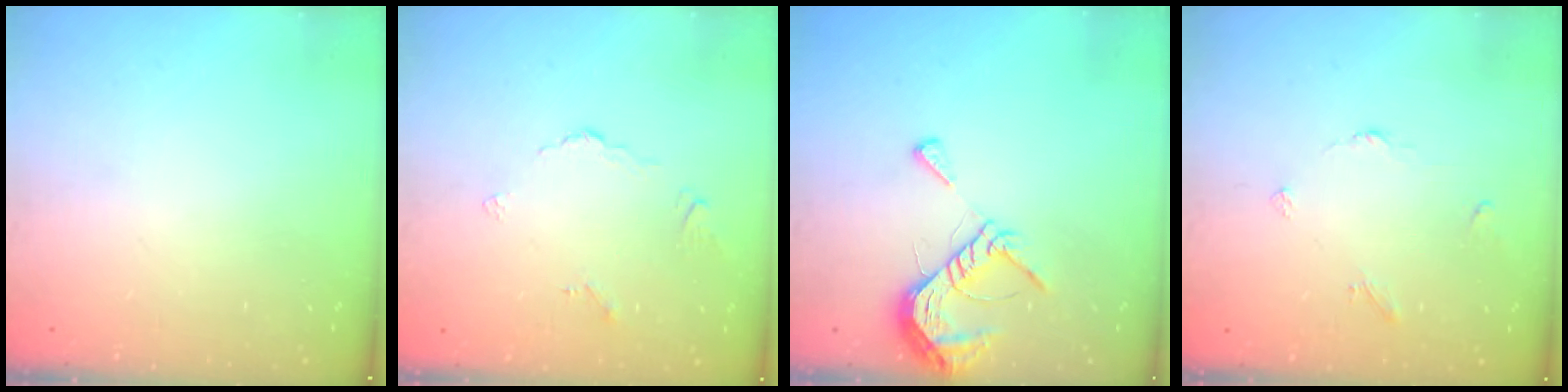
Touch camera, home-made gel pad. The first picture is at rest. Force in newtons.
{"total": 2.7, "press": 2.6, "slide": 0.6}
{"total": 8.5, "press": 8.5, "slide": 1.0}
{"total": 2.9, "press": 2.9, "slide": 0.5}